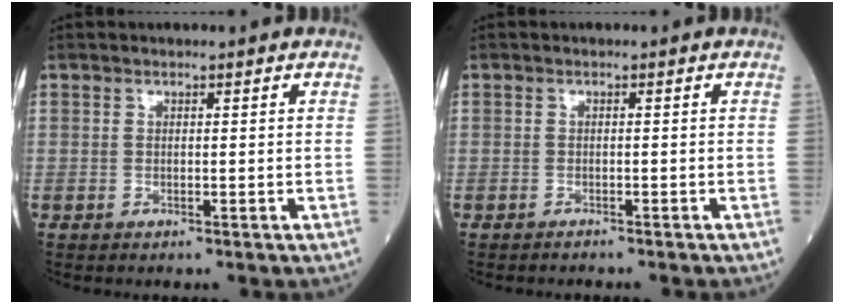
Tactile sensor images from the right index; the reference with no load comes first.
{"total": 1.5, "force": [-1.4, 0.0, 0.6], "torque": [-0.011, 0.000, -0.017]}